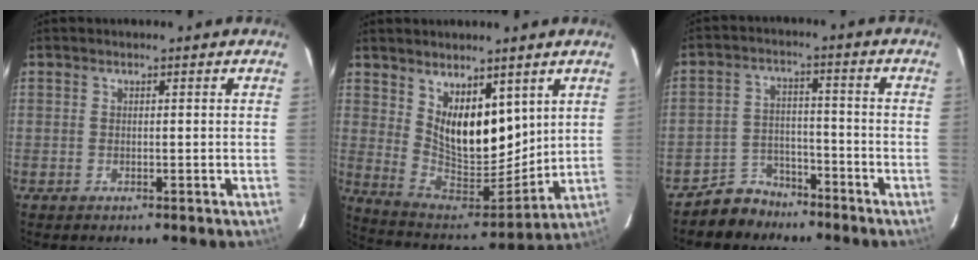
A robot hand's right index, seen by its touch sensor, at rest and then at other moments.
{"total": 13.7, "force": [6.3, 7.4, 9.7], "torque": [-0.165, -0.016, 0.131]}
{"total": 7.1, "force": [-5.7, 4.2, 0.3], "torque": [-0.024, 0.022, -0.091]}